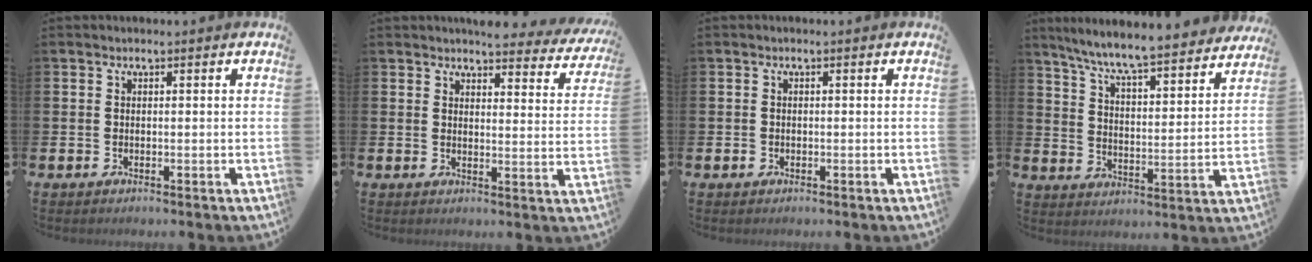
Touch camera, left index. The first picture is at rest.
{"total": 4.3, "force": [4.2, 0.8, 0.5], "torque": [-0.010, -0.029, 0.072]}
{"total": 0.7, "force": [-0.3, 0.6, 0.2], "torque": [-0.004, 0.005, -0.007]}
{"total": 8.0, "force": [7.5, 0.2, 2.7], "torque": [-0.083, -0.061, 0.128]}